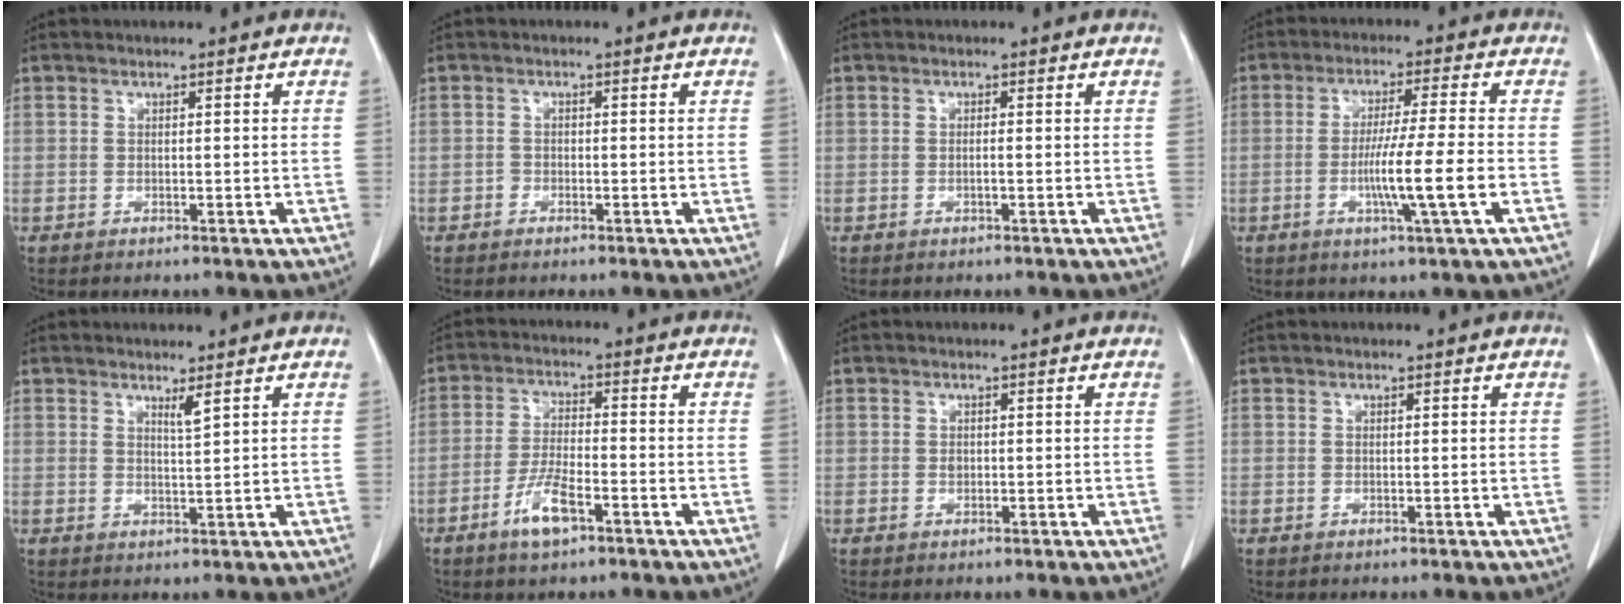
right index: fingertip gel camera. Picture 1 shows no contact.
{"total": 0.8, "force": [-0.5, 0.5, 0.2], "torque": [-0.001, 0.005, -0.010]}
{"total": 0.7, "force": [-0.2, 0.0, 0.7], "torque": [-0.011, 0.003, -0.001]}
{"total": 9.0, "force": [-2.3, -1.1, 8.6], "torque": [-0.153, -0.011, -0.040]}
{"total": 1.7, "force": [1.2, -0.3, 1.1], "torque": [-0.021, -0.012, 0.023]}
{"total": 6.0, "force": [-3.3, 1.4, 4.8], "torque": [-0.096, -0.003, -0.060]}
{"total": 0.6, "force": [0.0, 0.5, 0.4], "torque": [-0.008, 0.003, 0.001]}
{"total": 0.0}